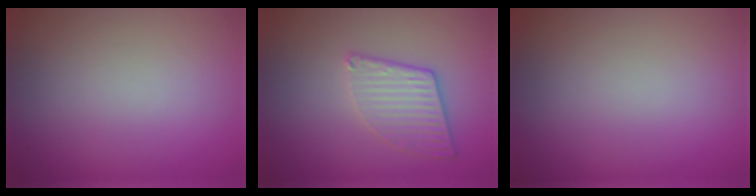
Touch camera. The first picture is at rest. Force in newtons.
{"total": 3.2, "press": 3.0, "slide": 0.9}
{"total": 0.0}